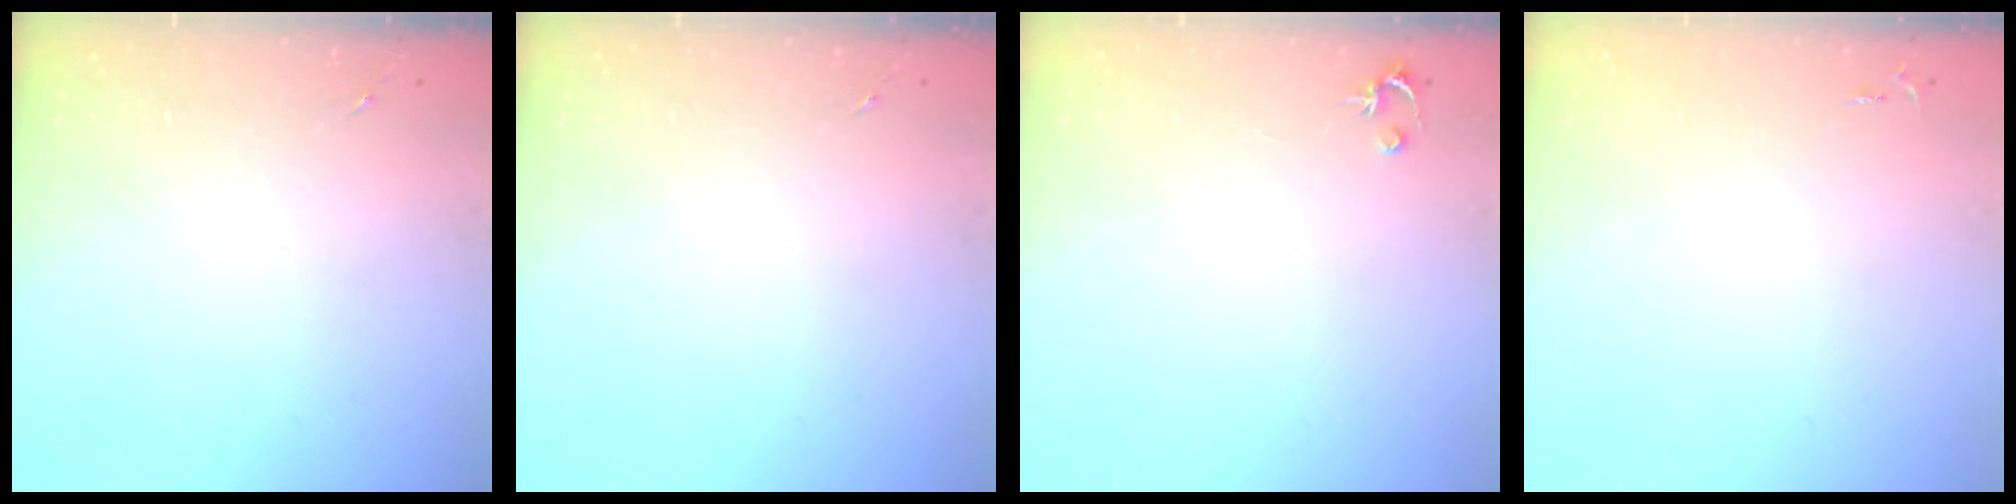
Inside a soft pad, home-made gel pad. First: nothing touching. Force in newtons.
{"total": 0.0}
{"total": 2.5, "press": 2.5, "slide": 0.2}
{"total": 2.6, "press": 2.6, "slide": 0.3}